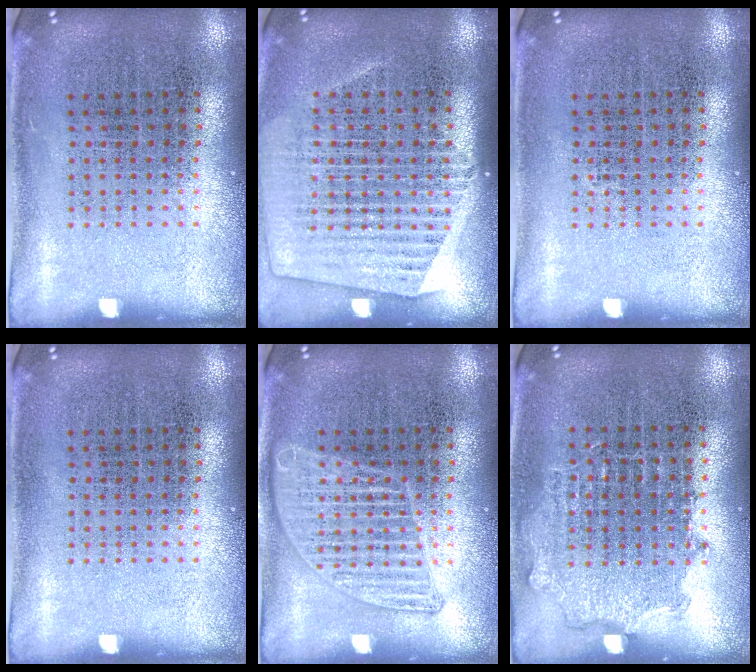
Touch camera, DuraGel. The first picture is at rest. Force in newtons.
{"total": 1.3, "press": 1.2, "slide": 0.5}
{"total": 0.0}
{"total": 0.0}
{"total": 2.2, "press": 2.2, "slide": 0.4}
{"total": 0.8, "press": 0.8, "slide": 0.2}